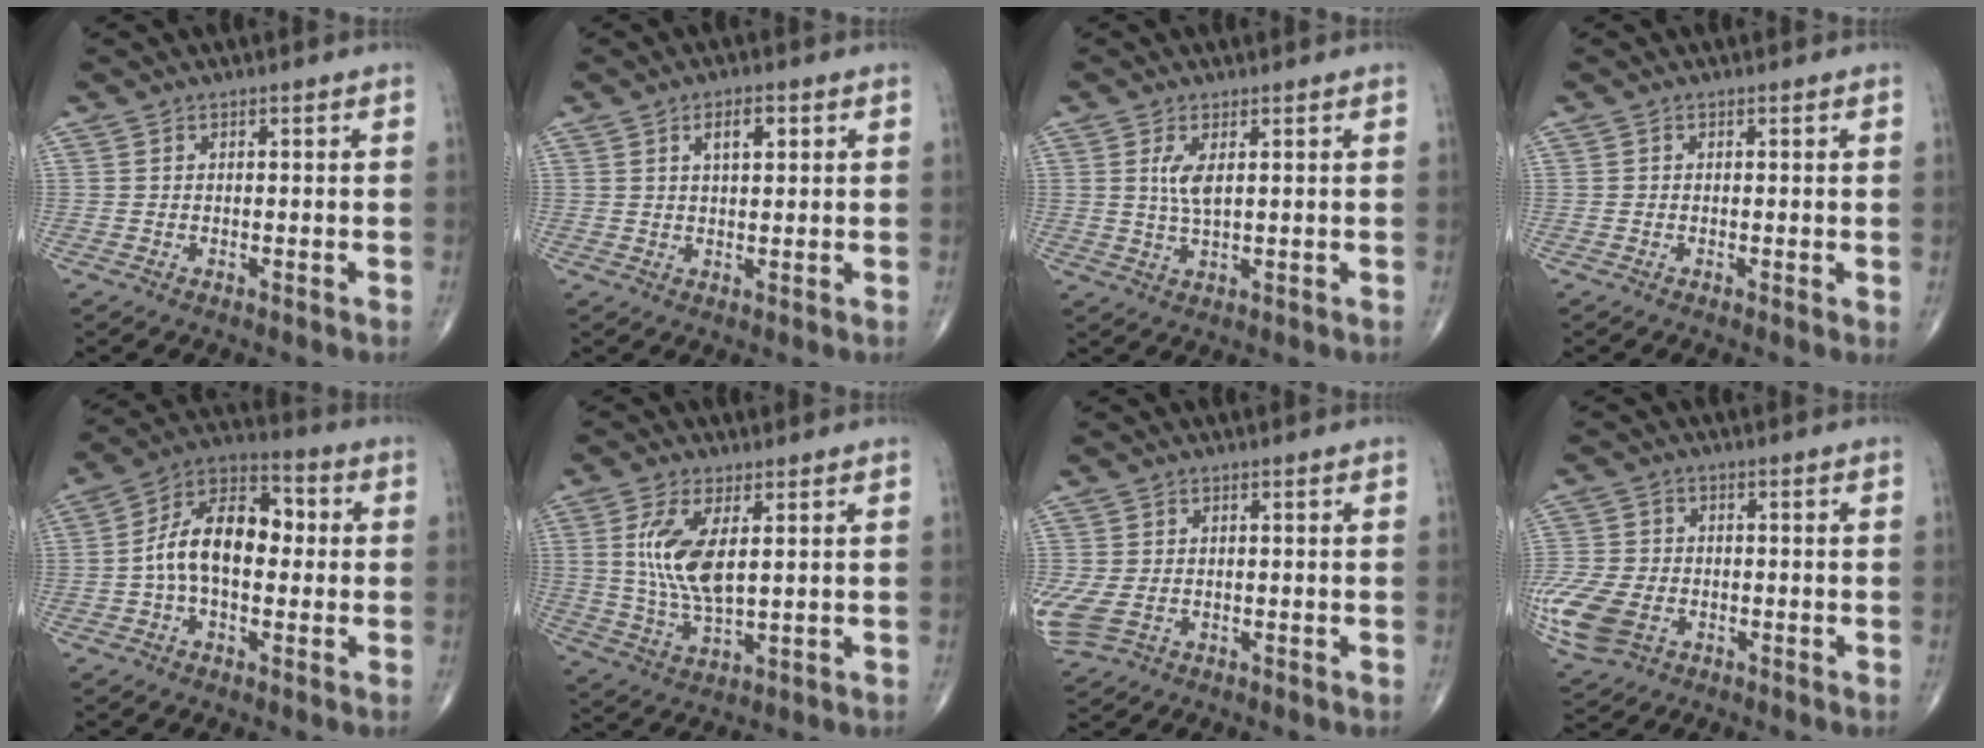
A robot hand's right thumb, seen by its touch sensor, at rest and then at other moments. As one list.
[{"total": 4.2, "force": [1.7, 1.8, 3.4], "torque": [-0.047, -0.005, 0.027]}, {"total": 4.0, "force": [1.1, 1.3, 3.6], "torque": [-0.074, -0.008, 0.028]}, {"total": 0.8, "force": [0.0, 0.3, 0.7], "torque": [-0.011, -0.003, -0.004]}, {"total": 13.9, "force": [-0.1, 8.2, 11.2], "torque": [-0.178, 0.041, -0.015]}, {"total": 10.8, "force": [2.4, 4.5, 9.6], "torque": [-0.199, -0.015, 0.053]}, {"total": 5.8, "force": [-1.3, 3.9, 4.1], "torque": [-0.111, -0.004, -0.016]}, {"total": 13.6, "force": [-4.6, 9.6, 8.4], "torque": [-0.222, -0.006, -0.083]}]